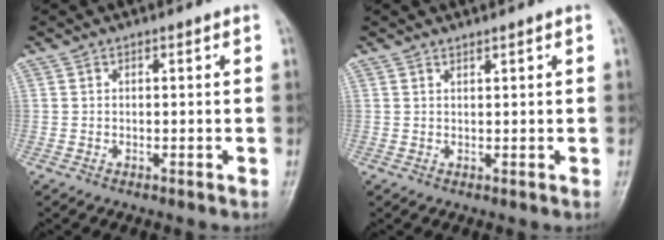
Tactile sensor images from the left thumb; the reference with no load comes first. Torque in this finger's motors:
{"motor_torque": [-0.09, -0.07, -0.08, 0.04, -0.06]}